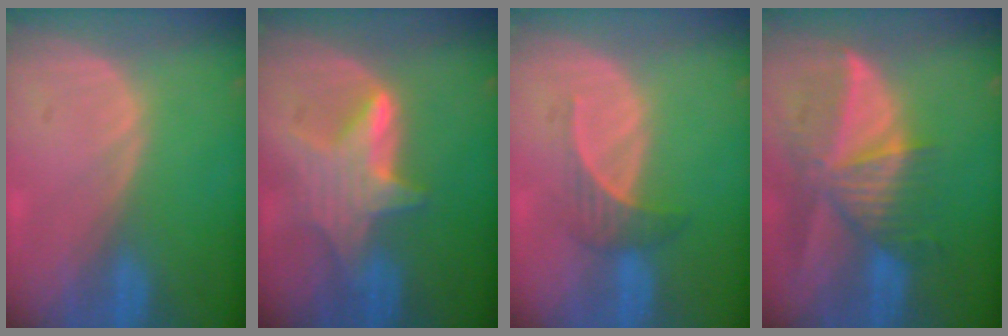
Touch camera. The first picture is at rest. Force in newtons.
{"total": 6.6, "press": 6.6, "slide": 0.2}
{"total": 3.2, "press": 3.1, "slide": 0.9}
{"total": 9.6, "press": 8.4, "slide": 4.5}